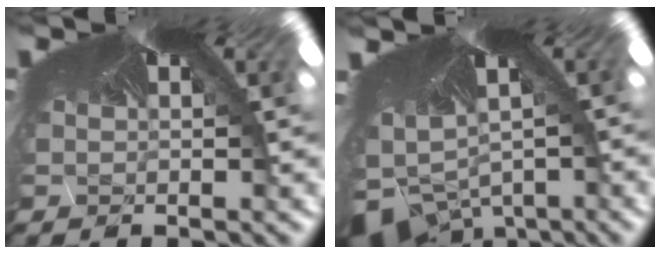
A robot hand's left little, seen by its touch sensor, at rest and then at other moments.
{"total": 7.6, "force": [-7.4, 1.3, 0.2], "torque": [0.000, -0.098, -0.088]}